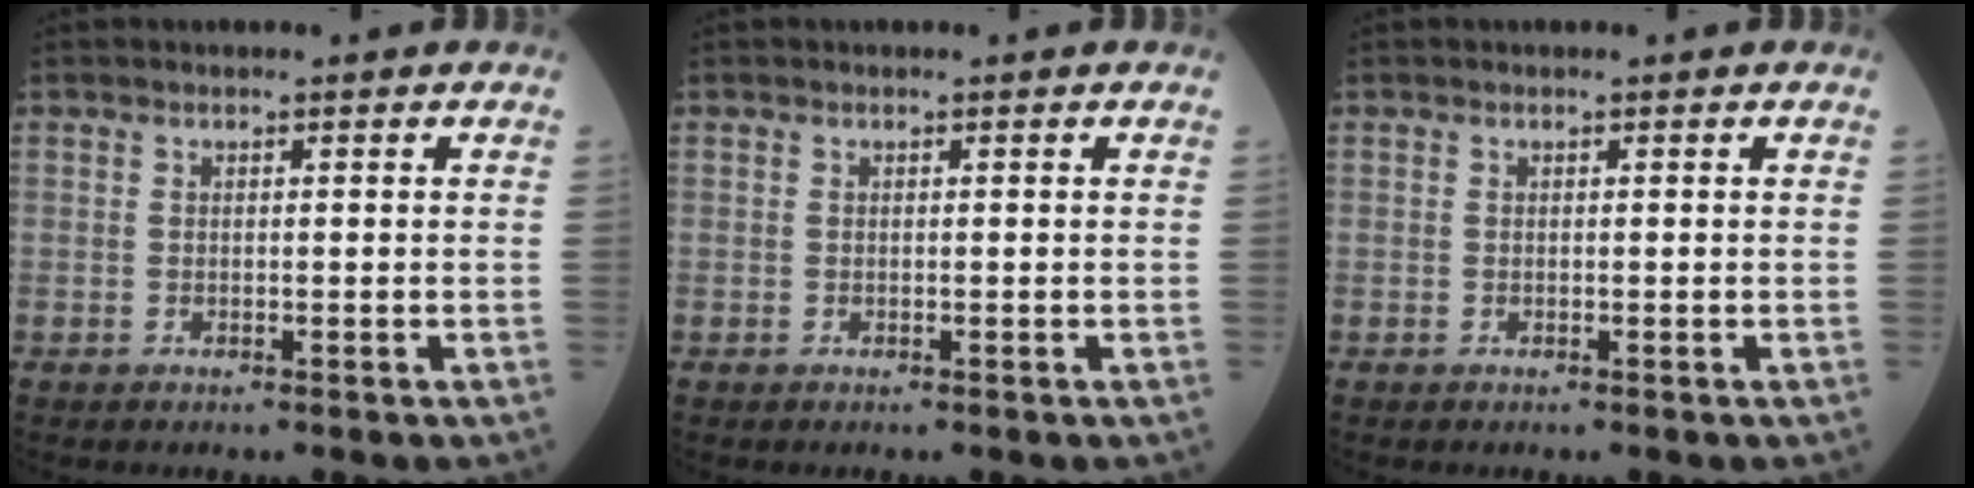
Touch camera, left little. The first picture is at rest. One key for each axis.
{"total": 0.0}
{"total": 0.0}